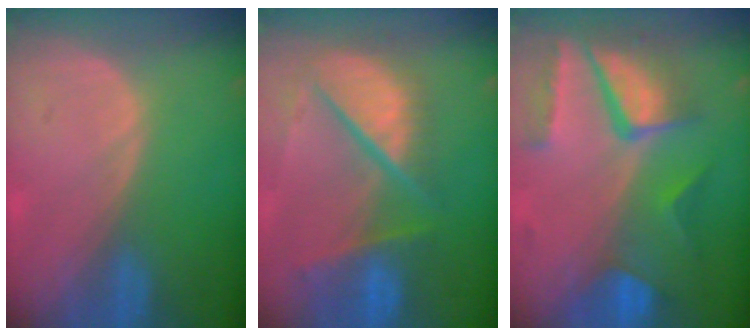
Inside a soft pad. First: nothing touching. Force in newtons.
{"total": 11.0, "press": 9.1, "slide": 6.2}
{"total": 10.4, "press": 8.8, "slide": 5.5}